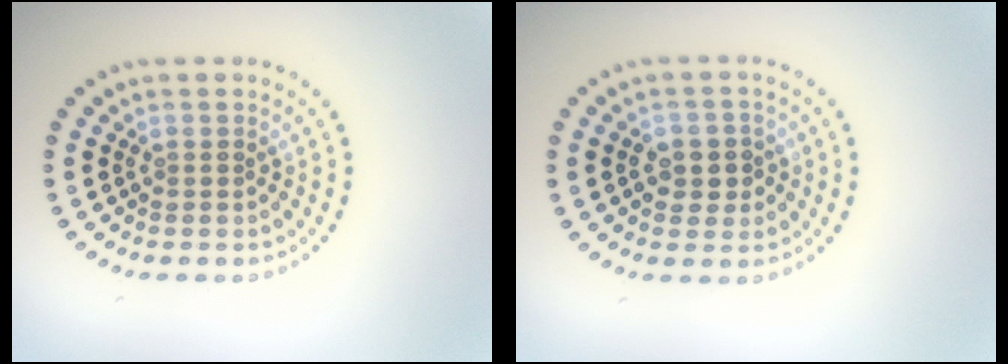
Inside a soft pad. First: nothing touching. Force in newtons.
{"total": 2.5, "press": 2.5, "slide": 0.4}